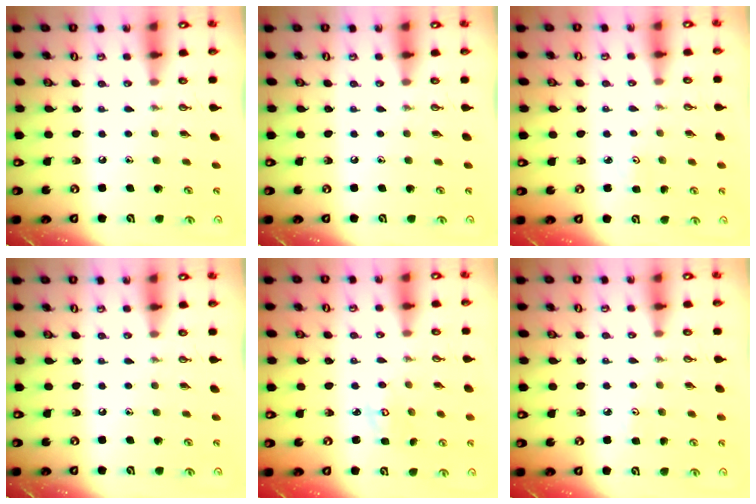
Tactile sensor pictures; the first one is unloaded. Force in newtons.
{"total": 0.0}
{"total": 2.2, "press": 2.1, "slide": 0.3}
{"total": 0.0}
{"total": 2.9, "press": 2.9, "slide": 0.1}
{"total": 2.8, "press": 2.8, "slide": 0.4}